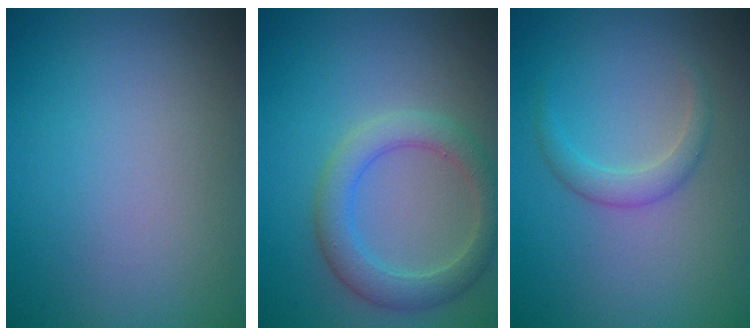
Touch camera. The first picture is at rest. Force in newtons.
{"total": 3.7, "press": 3.6, "slide": 0.2}
{"total": 1.7, "press": 1.7, "slide": 0.0}